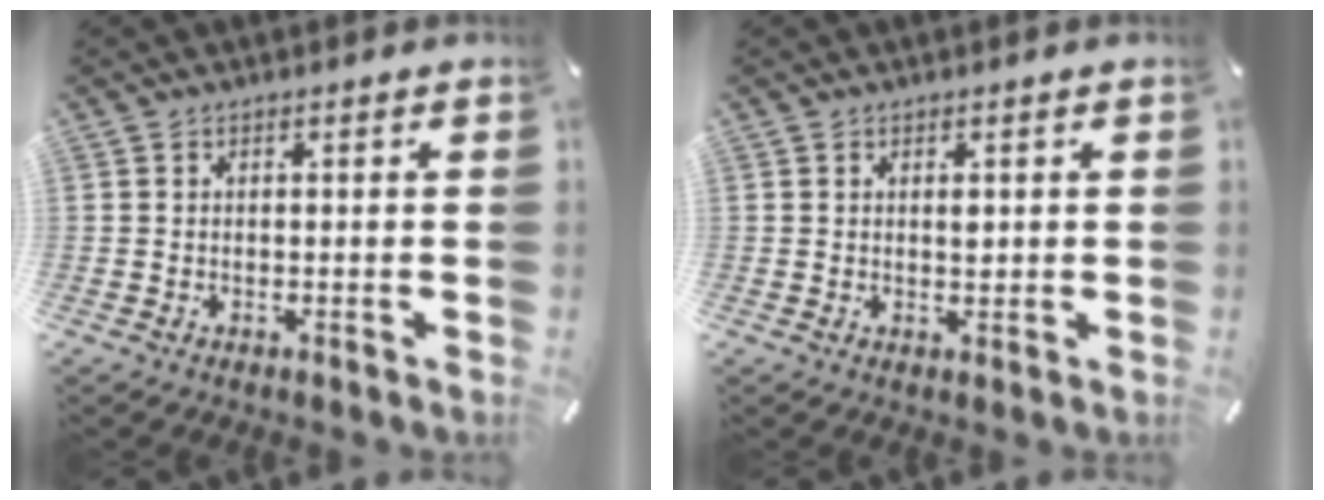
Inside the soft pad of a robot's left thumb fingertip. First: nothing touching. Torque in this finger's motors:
{"motor_torque": [0.37, 0.59, 0.20, -0.17, 0.04]}